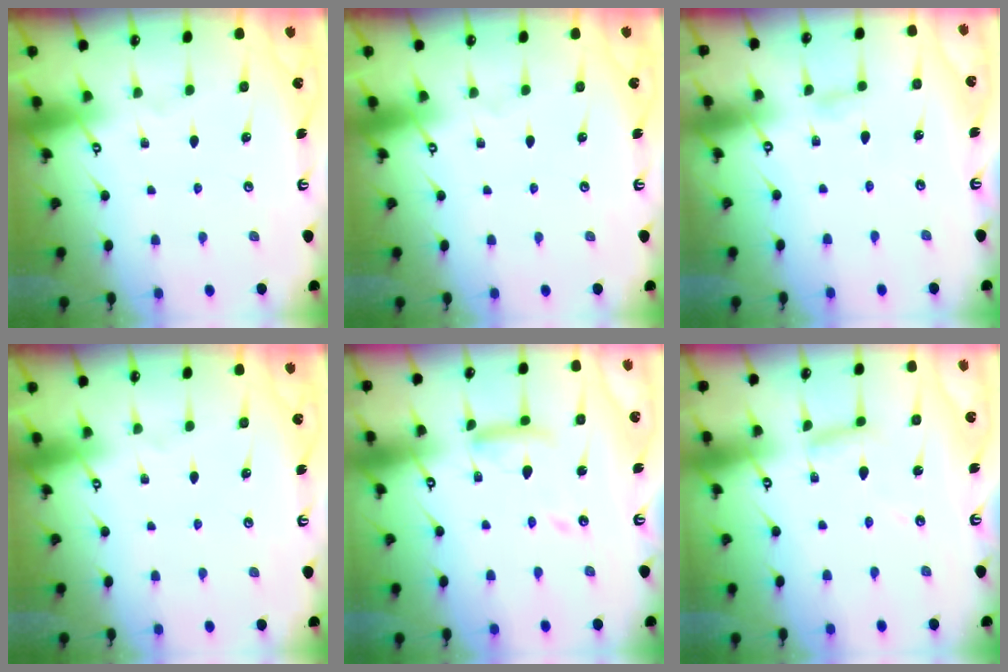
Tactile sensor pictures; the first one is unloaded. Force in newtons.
{"total": 0.0}
{"total": 2.6, "press": 2.6, "slide": 0.3}
{"total": 0.0}
{"total": 11.7, "press": 11.7, "slide": 1.2}
{"total": 5.2, "press": 5.2, "slide": 0.3}